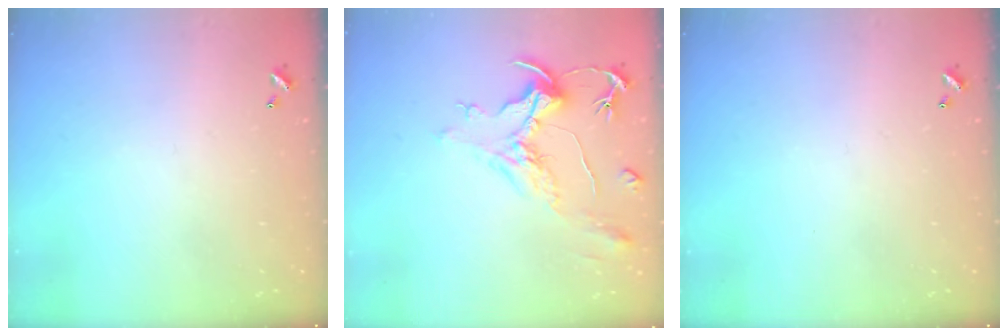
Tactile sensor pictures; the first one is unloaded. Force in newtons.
{"total": 2.2, "press": 1.7, "slide": 1.4}
{"total": 0.0}